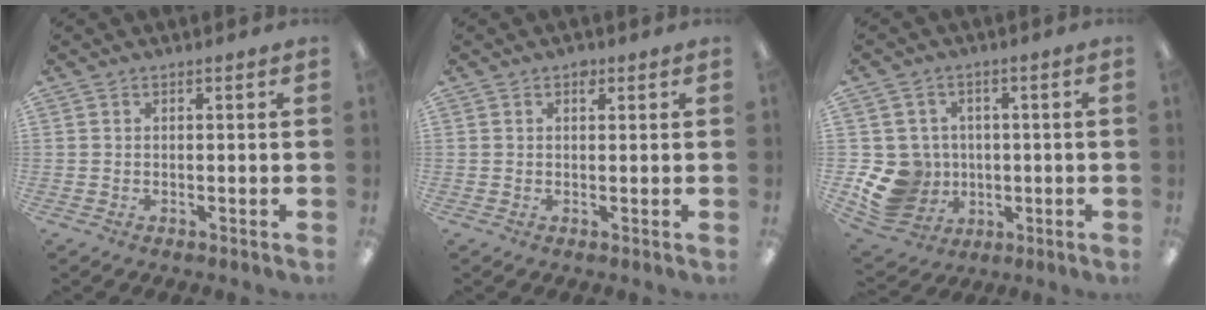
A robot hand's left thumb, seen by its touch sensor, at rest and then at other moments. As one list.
[{"total": 1.6, "force": [0.9, 0.9, 0.9], "torque": [-0.004, -0.005, 0.012]}, {"total": 11.4, "force": [-1.8, 10.6, 3.8], "torque": [-0.110, 0.014, -0.022]}]